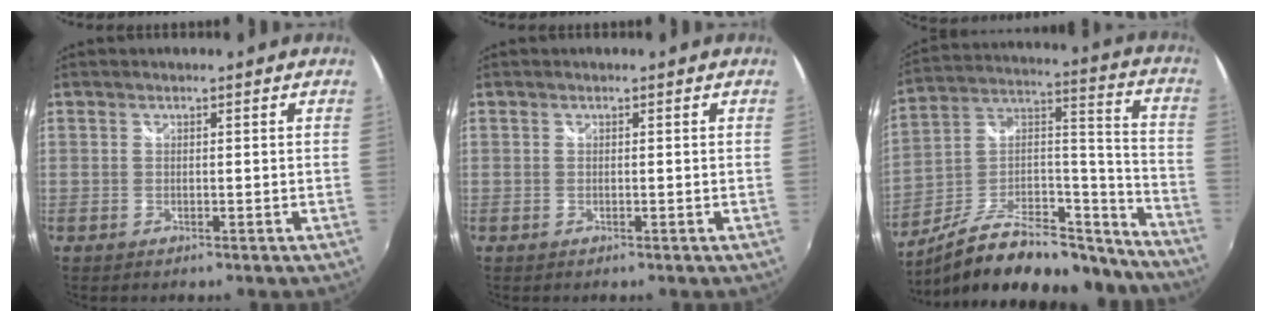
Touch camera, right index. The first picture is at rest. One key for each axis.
{"total": 0.0}
{"total": 26.2, "fx": -20.8, "fy": 9.2, "fz": 13.0, "tx": -0.203, "ty": 0.042, "tz": -0.306}